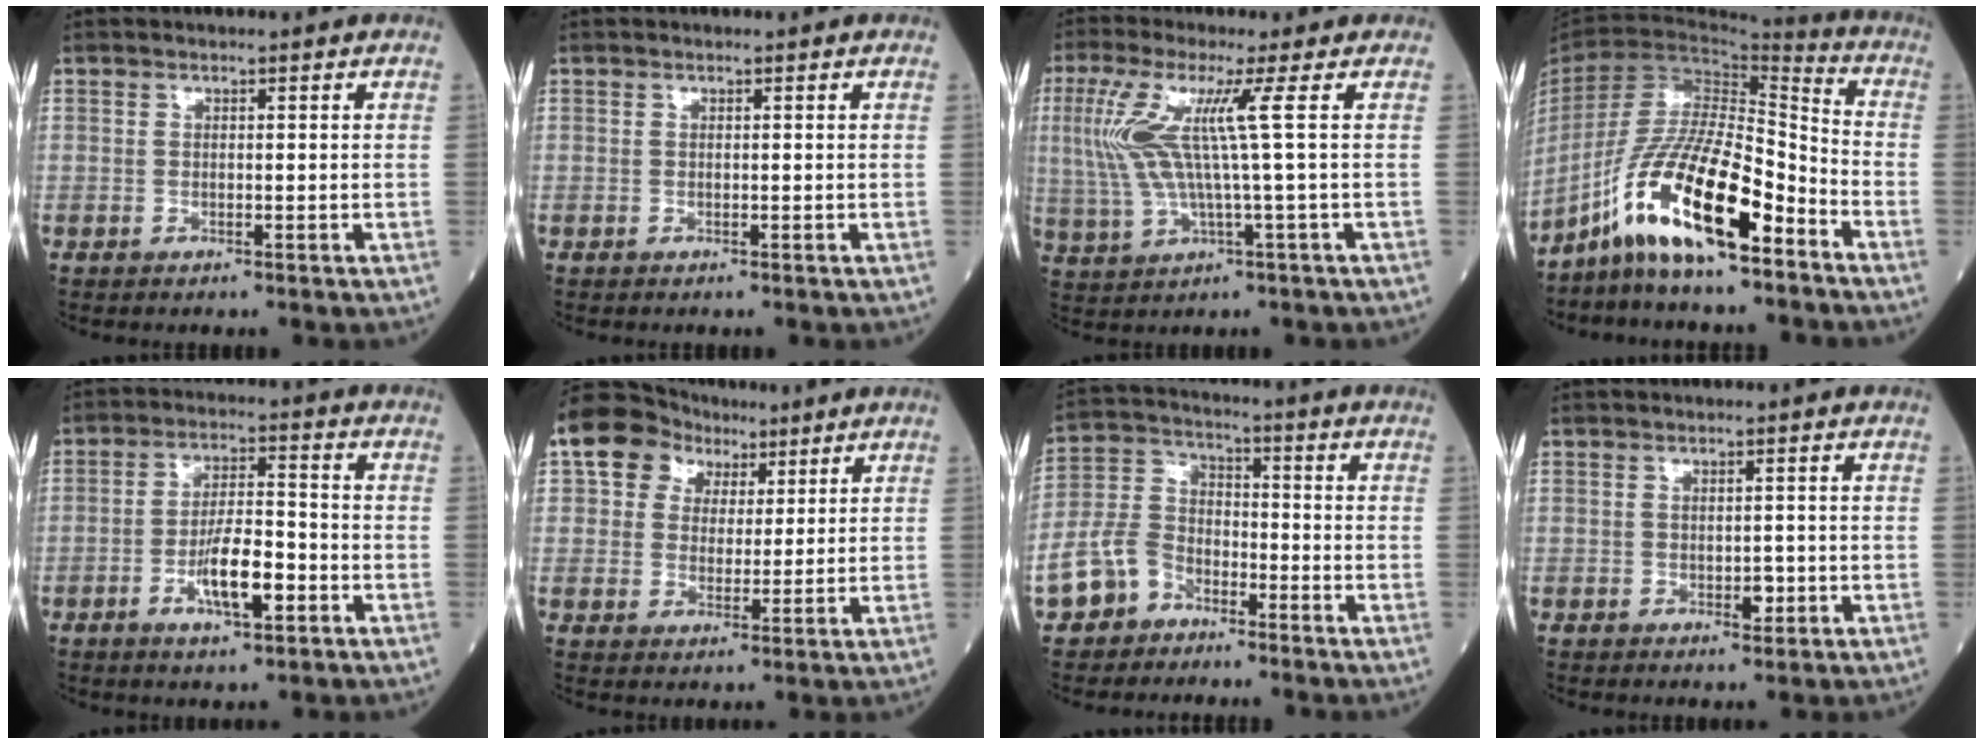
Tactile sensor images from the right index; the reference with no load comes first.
{"total": 0.0}
{"total": 8.8, "force": [1.8, -0.8, 8.6], "torque": [-0.199, 0.010, 0.042]}
{"total": 14.9, "force": [-9.6, 2.5, 11.1], "torque": [-0.210, 0.003, -0.177]}
{"total": 7.7, "force": [-3.0, 1.9, 6.9], "torque": [-0.130, 0.003, -0.050]}
{"total": 8.6, "force": [4.1, 6.9, 3.1], "torque": [-0.058, 0.041, 0.070]}
{"total": 7.8, "force": [-5.0, 5.3, 2.9], "torque": [-0.078, 0.015, -0.102]}
{"total": 1.7, "force": [-0.4, 0.9, 1.4], "torque": [-0.022, 0.000, 0.000]}